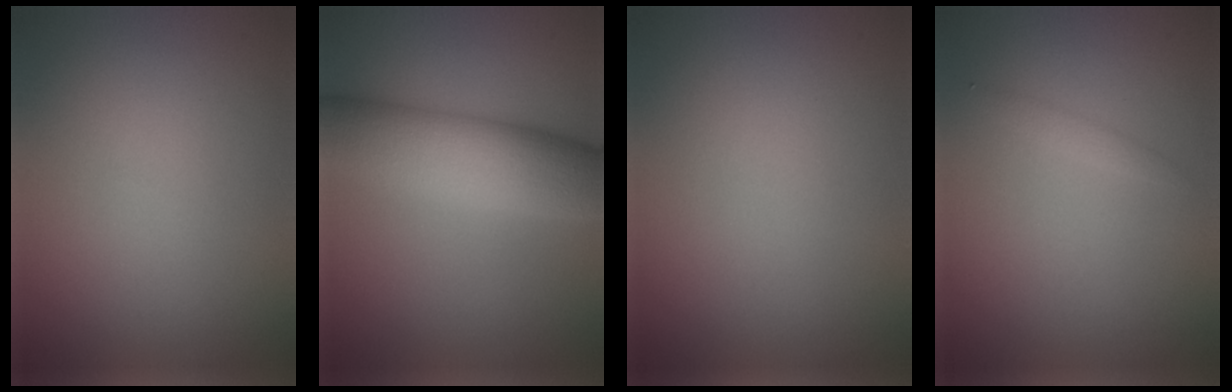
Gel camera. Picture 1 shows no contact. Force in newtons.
{"total": 9.4, "press": 9.4, "slide": 0.3}
{"total": 0.0}
{"total": 0.8, "press": 0.8, "slide": 0.0}